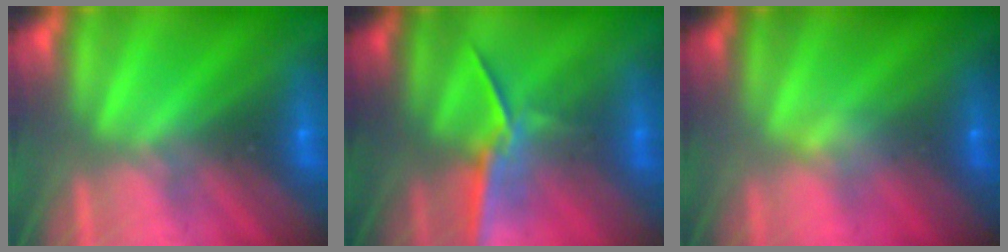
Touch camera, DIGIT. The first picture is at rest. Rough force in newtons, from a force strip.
{"total": 1.2}
{"total": 2.4}